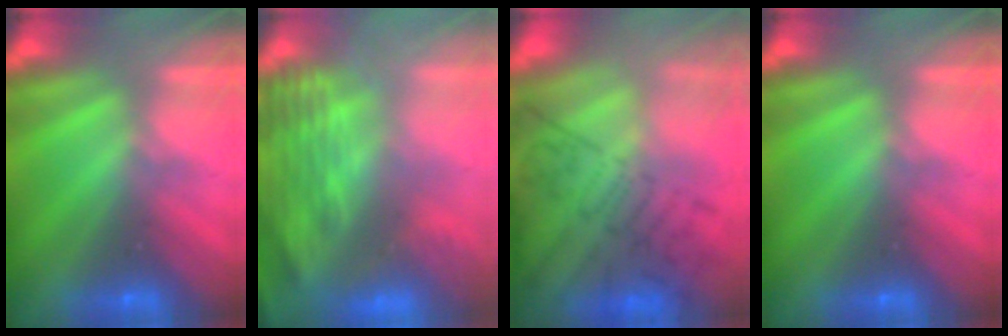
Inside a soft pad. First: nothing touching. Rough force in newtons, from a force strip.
{"total": 9.6}
{"total": 7.7}
{"total": 0.0}